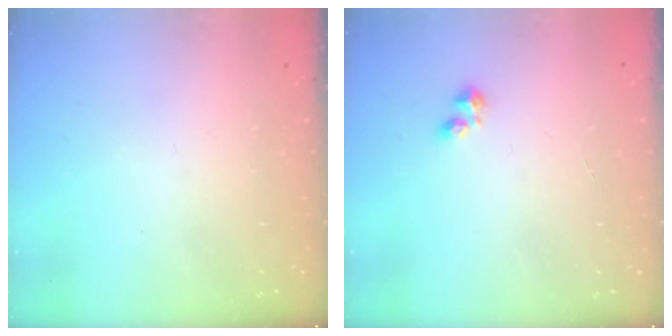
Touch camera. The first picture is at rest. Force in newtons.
{"total": 3.1, "press": 3.1, "slide": 0.6}